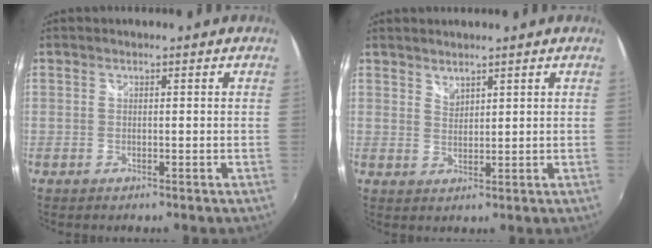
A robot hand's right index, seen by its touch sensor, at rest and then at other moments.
{"total": 2.2, "force": [2.0, 0.7, 0.5], "torque": [-0.004, 0.003, 0.037]}